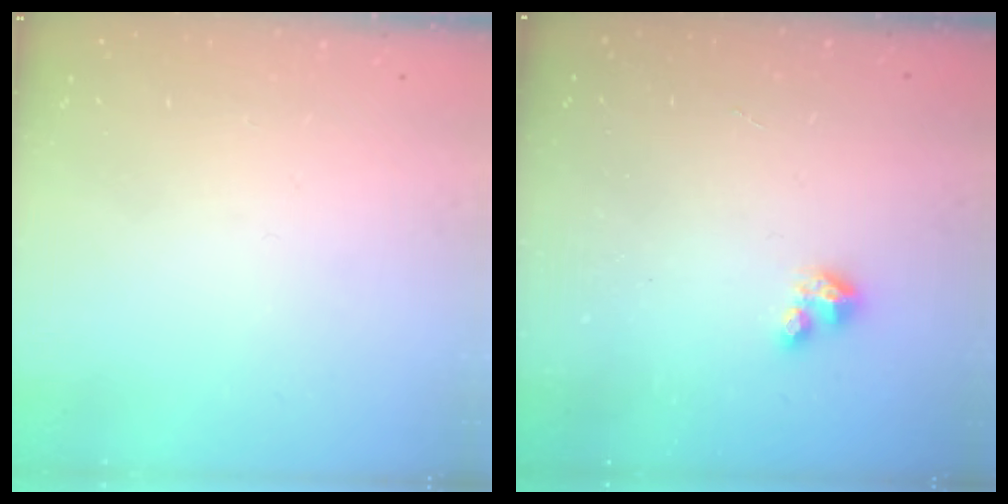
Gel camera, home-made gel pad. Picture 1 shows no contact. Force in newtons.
{"total": 2.9, "press": 2.9, "slide": 0.2}